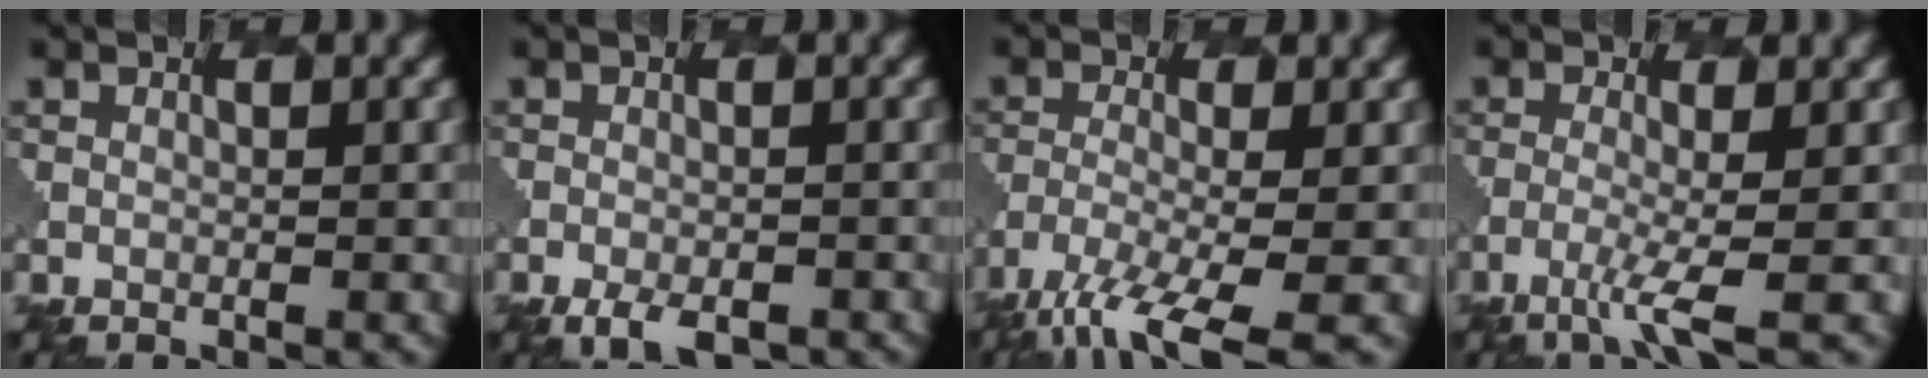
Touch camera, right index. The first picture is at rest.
{"total": 3.4, "force": [-2.2, 1.4, 2.1], "torque": [-0.036, -0.009, -0.032]}
{"total": 8.6, "force": [-5.8, 2.1, 6.1], "torque": [-0.115, -0.017, -0.104]}
{"total": 3.6, "force": [-1.7, 0.6, 3.2], "torque": [-0.063, -0.008, -0.045]}